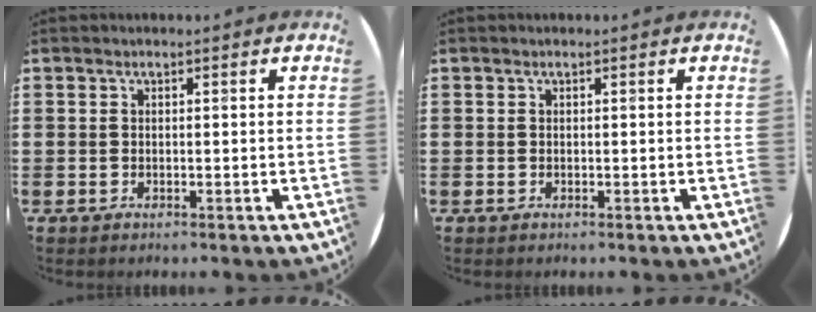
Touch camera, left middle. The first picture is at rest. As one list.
[{"total": 0.0}]